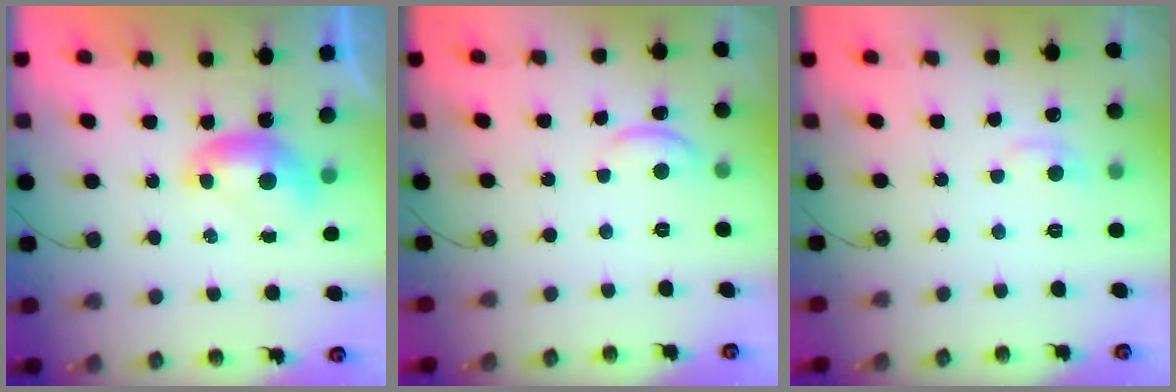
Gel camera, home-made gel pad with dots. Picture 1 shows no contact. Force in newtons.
{"total": 2.2, "press": 2.1, "slide": 0.5}
{"total": 0.8, "press": 0.2, "slide": 0.8}